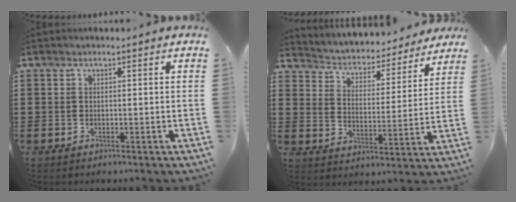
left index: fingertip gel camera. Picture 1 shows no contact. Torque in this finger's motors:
{"motor_torque": [1.09, -1.05, 0.27, 0.10]}